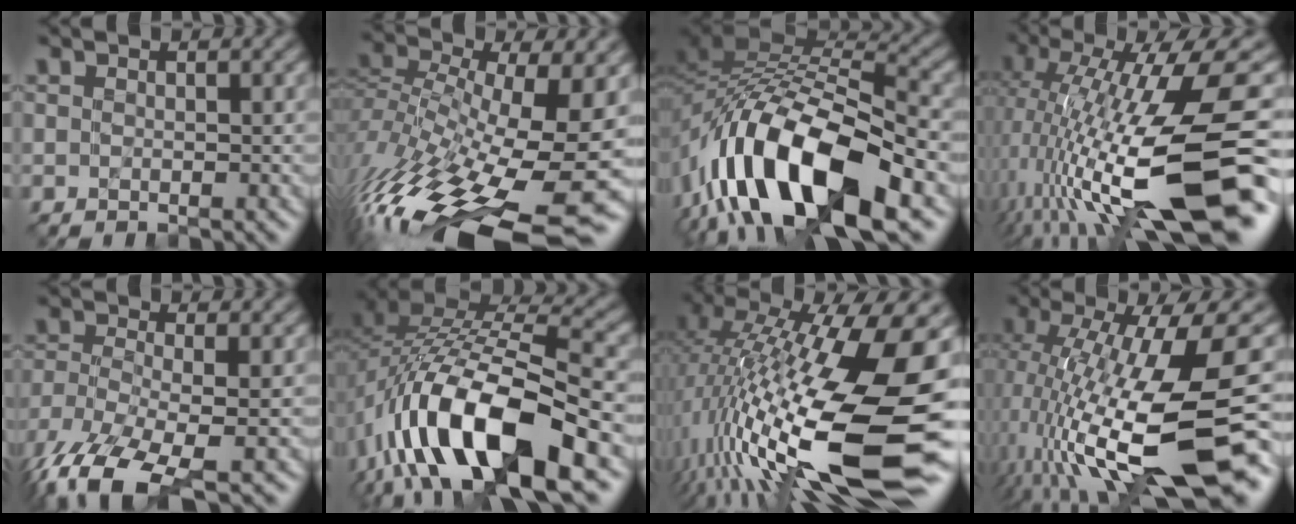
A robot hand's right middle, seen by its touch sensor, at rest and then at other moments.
{"total": 15.3, "force": [-6.1, 6.1, 12.6], "torque": [-0.259, -0.005, -0.106]}
{"total": 15.0, "force": [-6.8, 6.3, 11.8], "torque": [-0.218, 0.010, -0.128]}
{"total": 14.5, "force": [-1.9, 4.3, 13.7], "torque": [-0.238, -0.001, -0.028]}
{"total": 9.2, "force": [-6.0, 2.9, 6.4], "torque": [-0.144, -0.017, -0.118]}
{"total": 15.1, "force": [-5.9, 6.6, 12.3], "torque": [-0.237, 0.000, -0.101]}
{"total": 17.9, "force": [-1.9, 5.3, 17.0], "torque": [-0.315, 0.013, -0.045]}
{"total": 14.6, "force": [-2.9, 4.7, 13.5], "torque": [-0.243, -0.020, -0.033]}